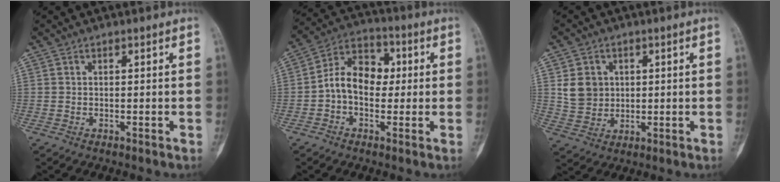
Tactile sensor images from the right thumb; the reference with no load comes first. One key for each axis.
{"total": 10.4, "fx": -0.2, "fy": 7.4, "fz": 7.3, "tx": -0.099, "ty": 0.034, "tz": -0.015}
{"total": 6.7, "fx": 1.5, "fy": 5.9, "fz": 2.9, "tx": -0.030, "ty": -0.006, "tz": 0.038}